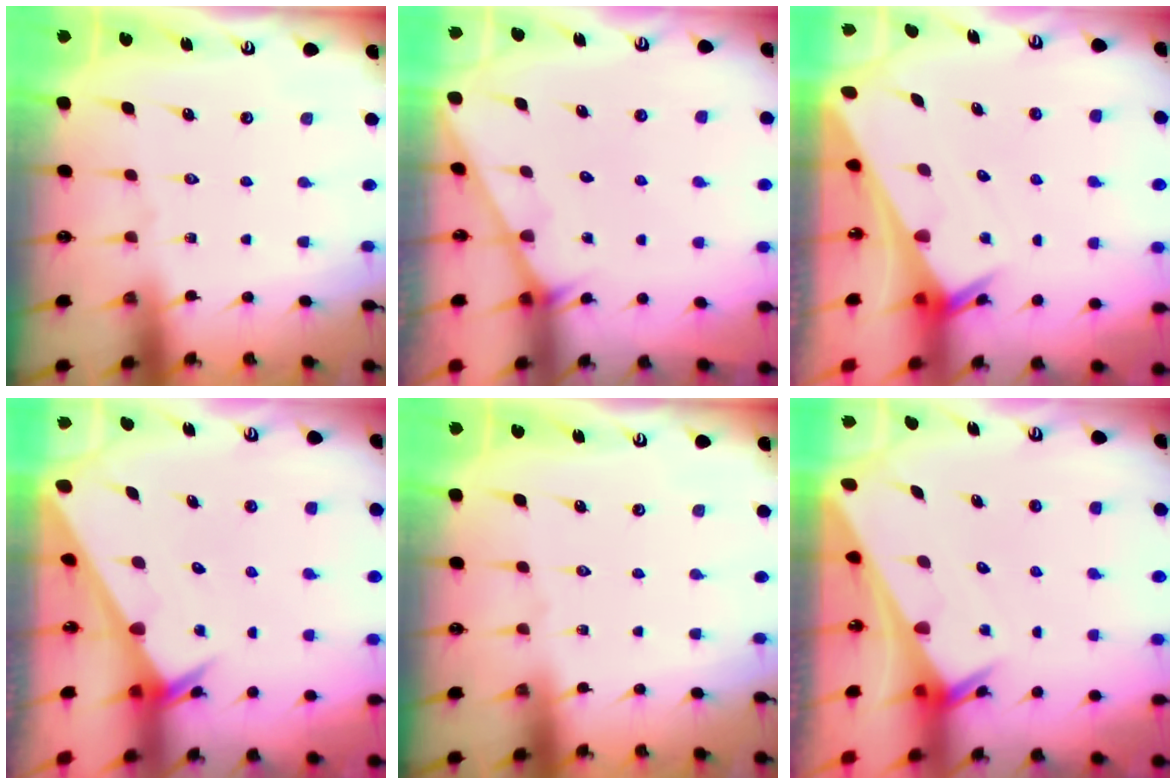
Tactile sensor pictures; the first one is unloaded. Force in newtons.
{"total": 2.1, "press": 2.1, "slide": 0.2}
{"total": 3.0, "press": 2.9, "slide": 0.3}
{"total": 2.3, "press": 2.3, "slide": 0.0}
{"total": 0.0}
{"total": 2.5, "press": 2.5, "slide": 0.1}